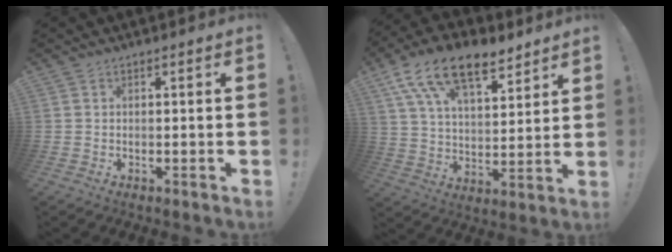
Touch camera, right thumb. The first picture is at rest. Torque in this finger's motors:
{"motor_torque": [0.16, 2.43, 0.32, 0.26, 0.11]}